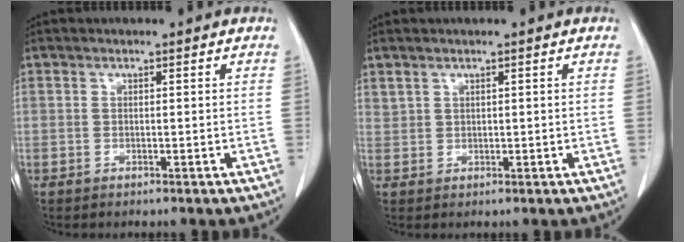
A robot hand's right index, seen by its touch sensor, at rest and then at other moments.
{"total": 1.3, "force": [1.1, 0.7, 0.3], "torque": [-0.003, 0.004, 0.025]}